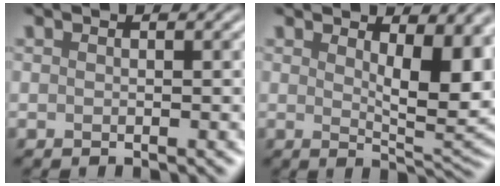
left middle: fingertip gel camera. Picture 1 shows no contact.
{"total": 7.2, "force": [2.0, 2.9, 6.3], "torque": [-0.090, -0.007, 0.038]}